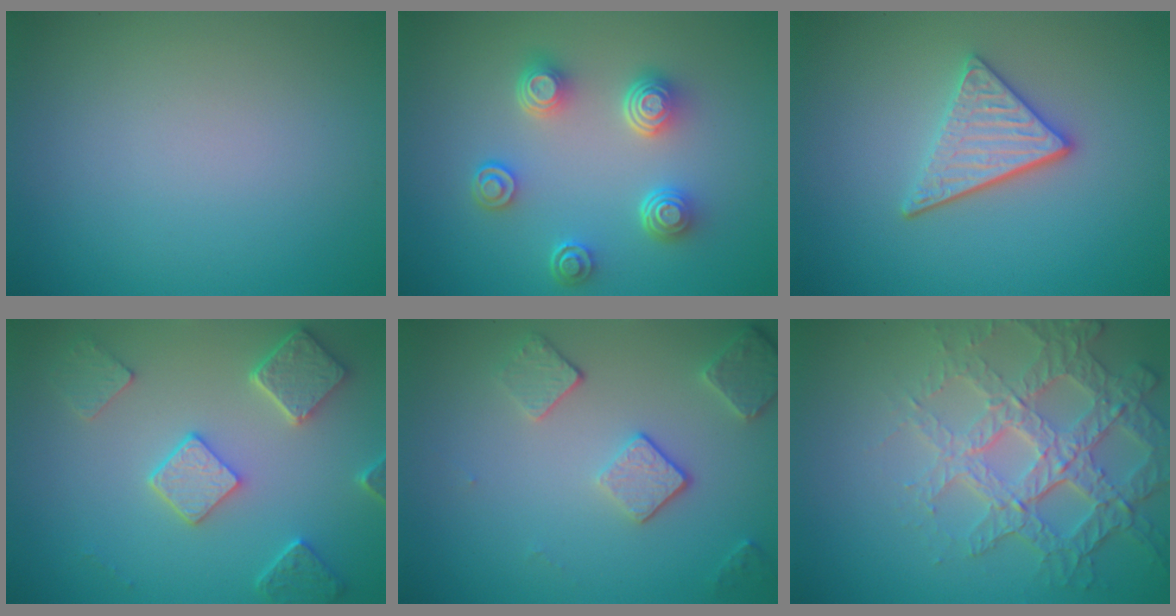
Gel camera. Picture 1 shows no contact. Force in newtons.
{"total": 4.6, "press": 3.6, "slide": 2.9}
{"total": 3.6, "press": 3.0, "slide": 2.0}
{"total": 4.9, "press": 3.9, "slide": 2.9}
{"total": 3.6, "press": 2.9, "slide": 2.2}
{"total": 6.1, "press": 5.0, "slide": 3.3}